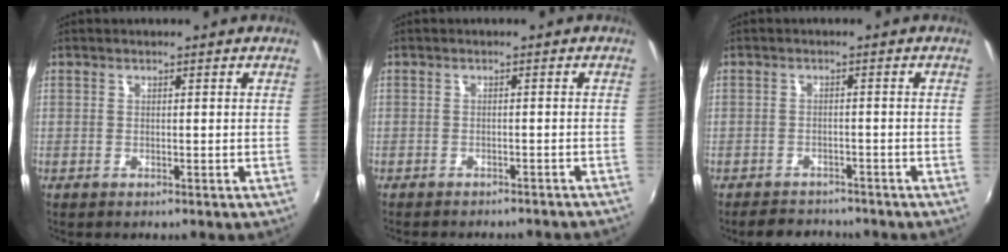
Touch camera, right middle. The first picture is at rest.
{"total": 8.5, "force": [-7.6, 1.8, 3.1], "torque": [-0.074, -0.013, -0.096]}
{"total": 6.0, "force": [-5.4, 2.4, 1.2], "torque": [-0.041, 0.000, -0.078]}